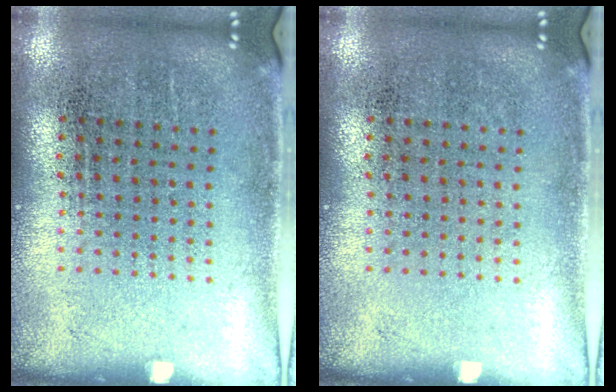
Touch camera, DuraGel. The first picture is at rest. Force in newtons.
{"total": 0.0}